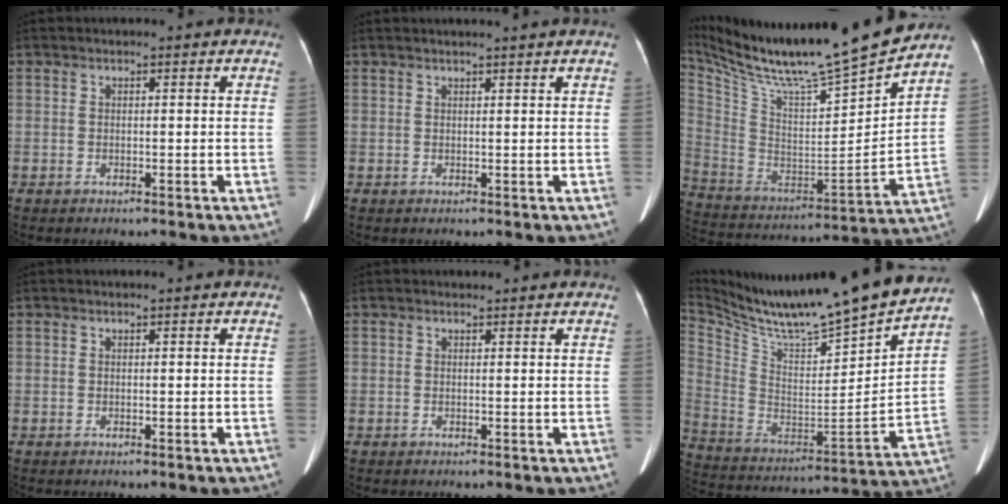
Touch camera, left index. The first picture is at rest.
{"total": 2.3, "force": [2.0, -0.7, 0.8], "torque": [-0.014, 0.004, 0.026]}
{"total": 24.2, "force": [21.5, 0.0, 11.2], "torque": [-0.224, -0.061, 0.351]}
{"total": 0.0}
{"total": 0.9, "force": [0.8, 0.3, 0.0], "torque": [-0.008, 0.011, 0.011]}
{"total": 26.9, "force": [23.9, 0.4, 12.3], "torque": [-0.238, -0.068, 0.373]}